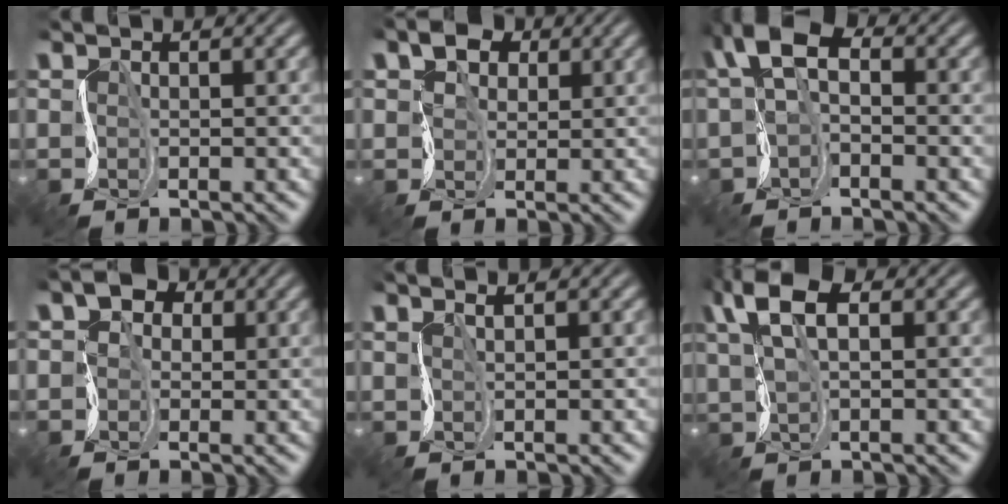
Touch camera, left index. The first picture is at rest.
{"total": 3.0, "force": [1.0, 2.2, 1.8], "torque": [-0.039, 0.000, 0.005]}
{"total": 6.7, "force": [0.7, 4.3, 5.1], "torque": [-0.106, 0.022, -0.005]}
{"total": 2.9, "force": [0.3, 2.3, 1.8], "torque": [-0.030, 0.004, -0.013]}
{"total": 1.0, "force": [0.4, 0.1, 0.9], "torque": [-0.012, 0.002, -0.004]}
{"total": 5.8, "force": [1.5, 3.0, 4.8], "torque": [-0.111, 0.013, 0.019]}